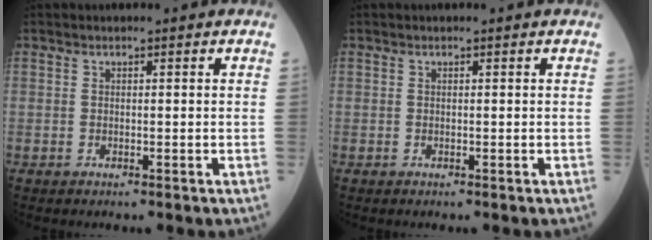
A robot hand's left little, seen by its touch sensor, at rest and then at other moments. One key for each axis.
{"total": 0.0}